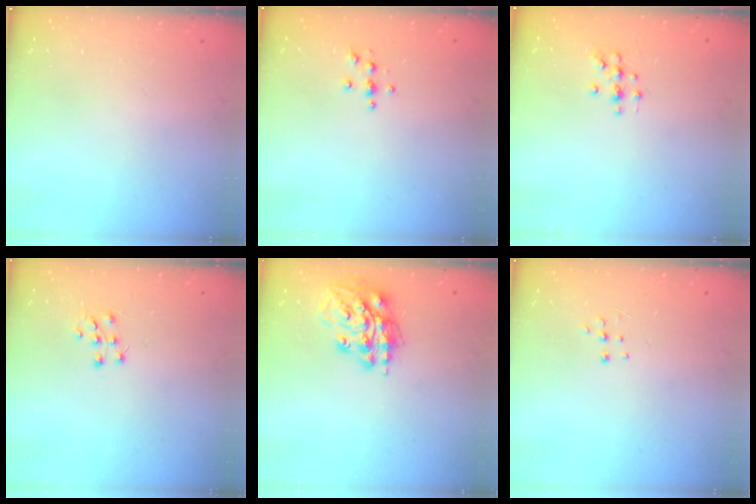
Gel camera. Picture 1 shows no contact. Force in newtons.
{"total": 3.6, "press": 3.6, "slide": 0.4}
{"total": 5.4, "press": 5.2, "slide": 1.6}
{"total": 7.2, "press": 7.1, "slide": 0.7}
{"total": 15.4, "press": 15.3, "slide": 1.9}
{"total": 4.3, "press": 4.3, "slide": 0.4}